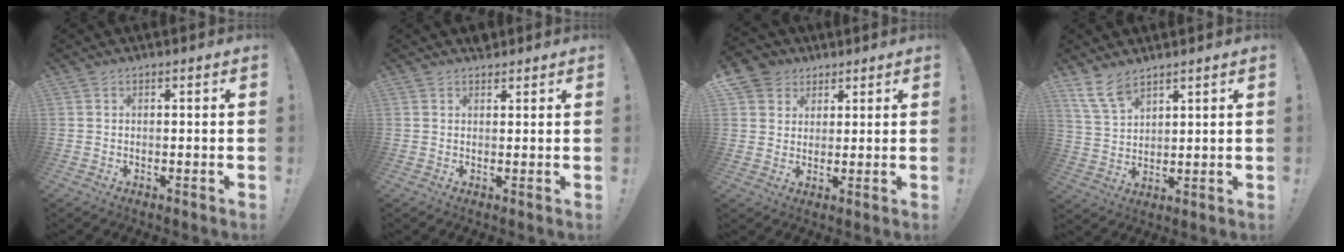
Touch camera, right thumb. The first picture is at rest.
{"total": 2.1, "force": [1.7, 1.2, 0.5], "torque": [0.004, -0.009, 0.031]}
{"total": 6.3, "force": [3.2, 5.4, 1.1], "torque": [-0.022, -0.017, 0.066]}
{"total": 8.5, "force": [6.6, 3.6, 4.0], "torque": [-0.080, -0.033, 0.131]}